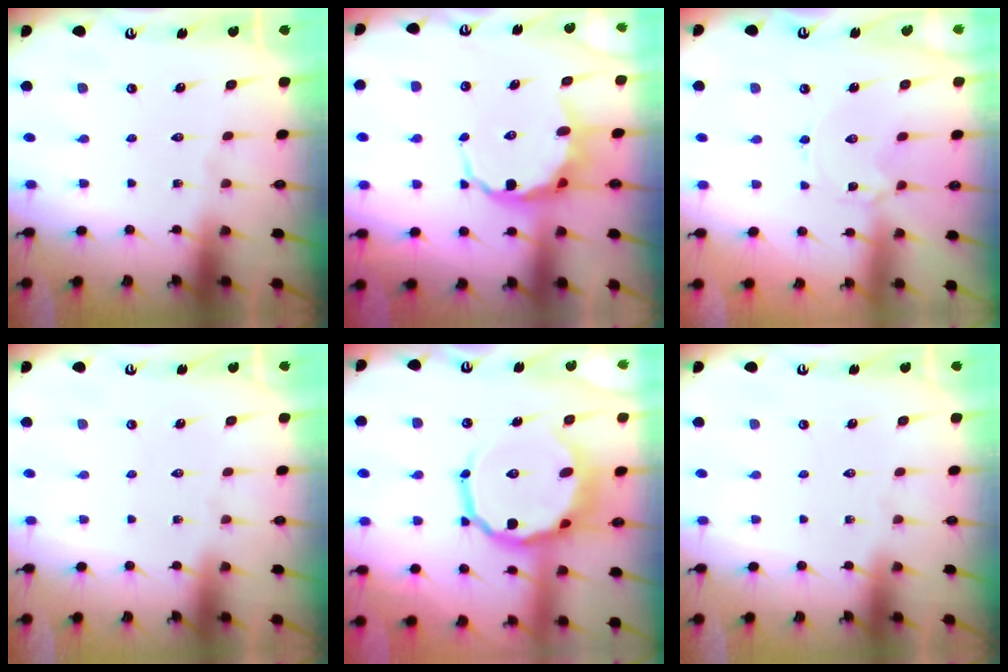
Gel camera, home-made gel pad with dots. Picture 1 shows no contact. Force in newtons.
{"total": 7.3, "press": 7.0, "slide": 2.0}
{"total": 3.7, "press": 3.7, "slide": 0.3}
{"total": 0.0}
{"total": 14.9, "press": 14.4, "slide": 3.8}
{"total": 0.0}